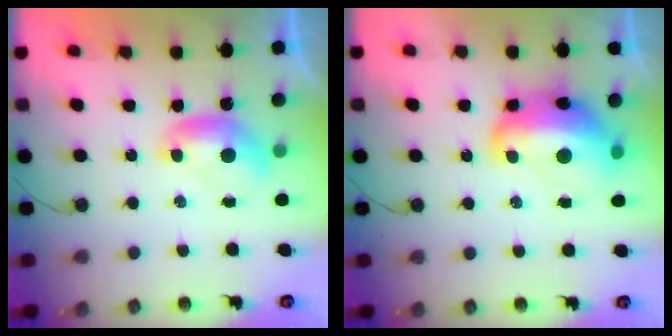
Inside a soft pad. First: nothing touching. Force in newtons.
{"total": 11.1, "press": 11.0, "slide": 1.4}